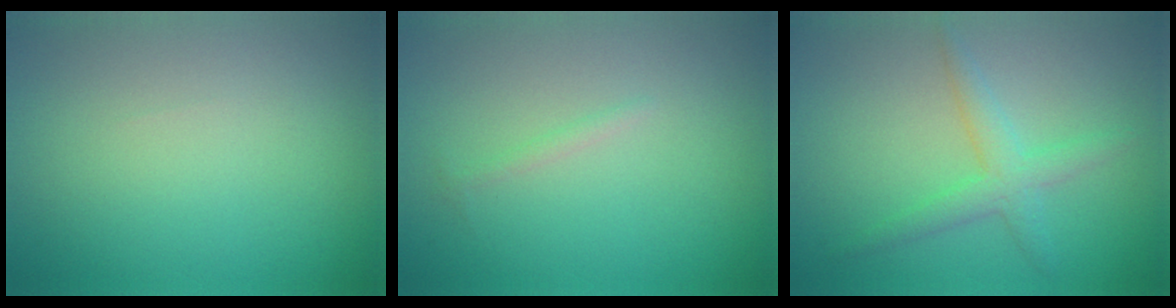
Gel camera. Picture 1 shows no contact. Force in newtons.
{"total": 0.6, "press": 0.6, "slide": 0.0}
{"total": 2.7, "press": 2.7, "slide": 0.0}